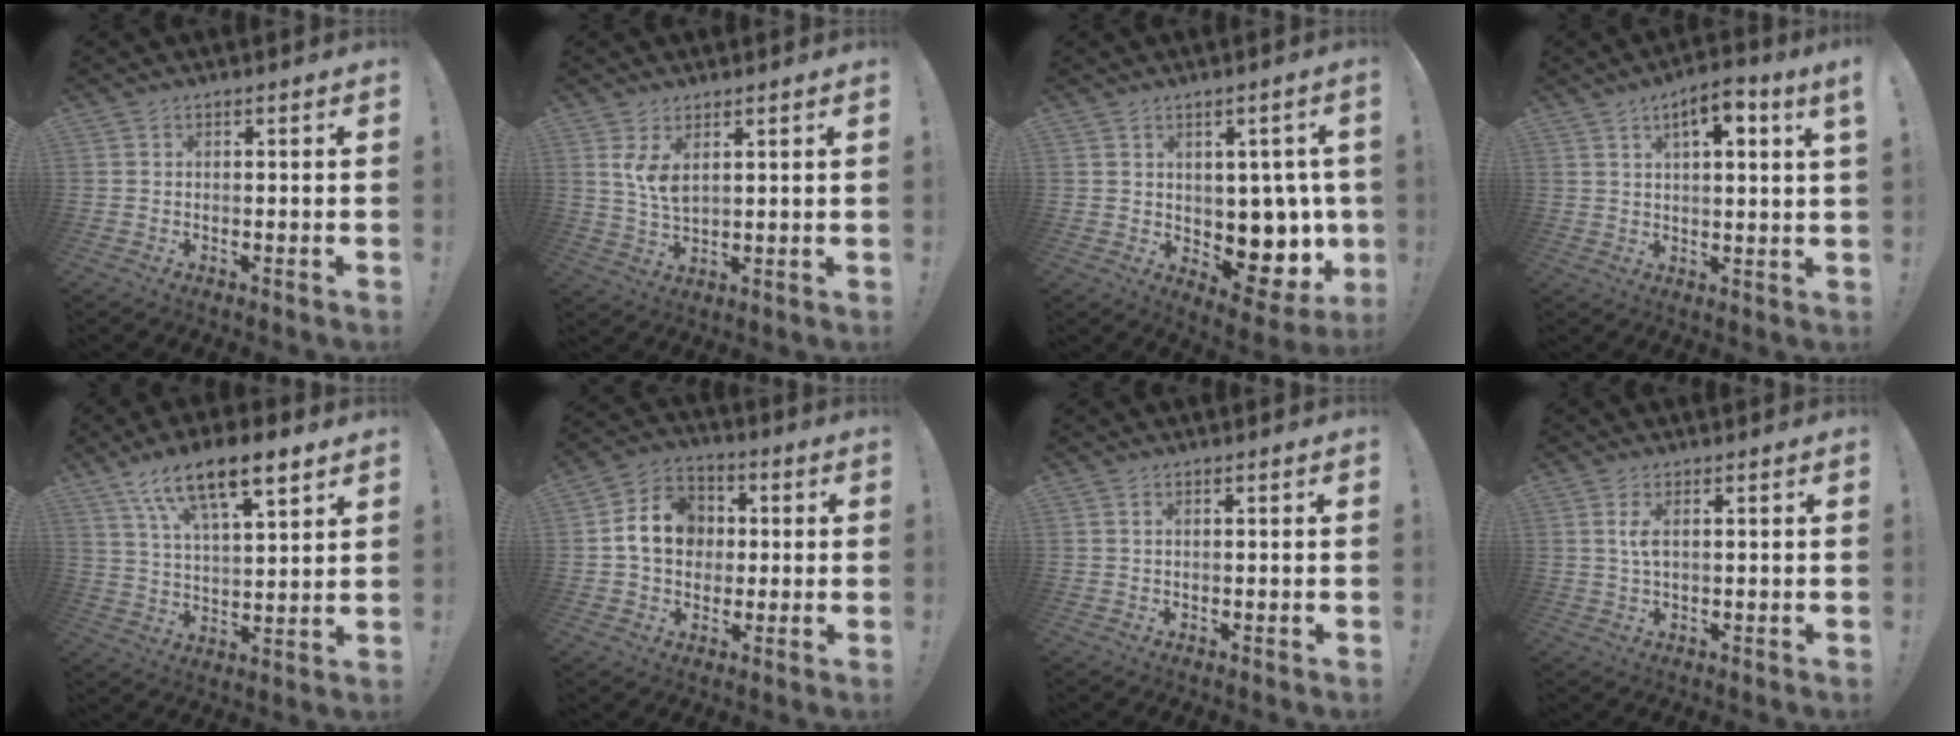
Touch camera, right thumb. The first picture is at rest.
{"total": 6.1, "force": [3.0, 2.3, 4.8], "torque": [-0.078, -0.024, 0.050]}
{"total": 11.8, "force": [0.9, 8.2, 8.5], "torque": [-0.095, -0.016, 0.031]}
{"total": 7.2, "force": [3.4, 1.3, 6.2], "torque": [-0.079, -0.017, 0.049]}
{"total": 14.5, "force": [9.4, 5.2, 9.7], "torque": [-0.163, -0.045, 0.162]}
{"total": 13.1, "force": [1.2, 11.1, 7.0], "torque": [-0.106, 0.012, 0.031]}
{"total": 0.5, "force": [0.1, 0.0, 0.5], "torque": [-0.016, 0.004, 0.003]}
{"total": 3.3, "force": [0.7, 1.0, 3.1], "torque": [-0.067, -0.001, 0.007]}